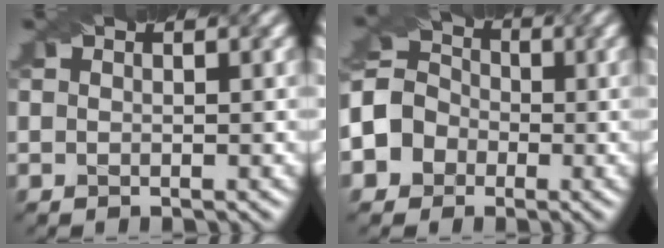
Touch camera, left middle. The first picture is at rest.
{"total": 5.6, "force": [-1.8, 4.7, 2.4], "torque": [-0.048, 0.014, -0.038]}